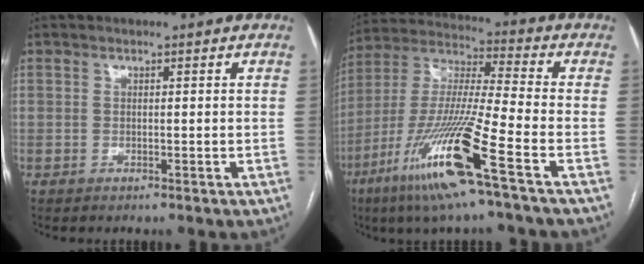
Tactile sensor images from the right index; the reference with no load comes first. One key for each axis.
{"total": 17.8, "fx": -8.8, "fy": -0.6, "fz": 15.4, "tx": -0.330, "ty": -0.041, "tz": -0.174}